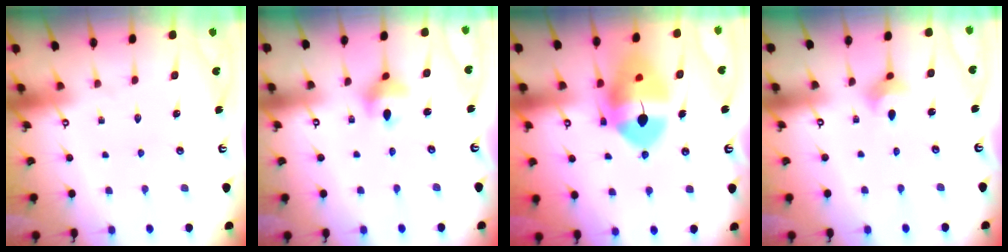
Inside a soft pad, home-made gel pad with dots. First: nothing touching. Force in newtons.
{"total": 7.5, "press": 7.0, "slide": 2.6}
{"total": 14.7, "press": 14.5, "slide": 2.1}
{"total": 5.2, "press": 5.0, "slide": 1.4}